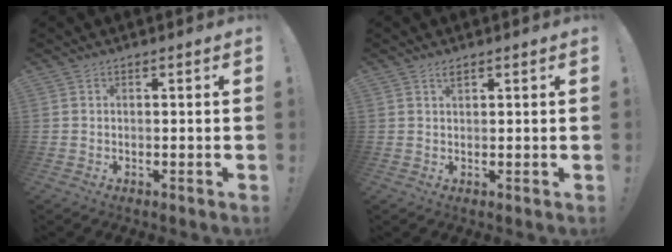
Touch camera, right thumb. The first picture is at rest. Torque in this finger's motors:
{"motor_torque": [-0.02, 0.08, 0.28, 0.06, 0.04]}